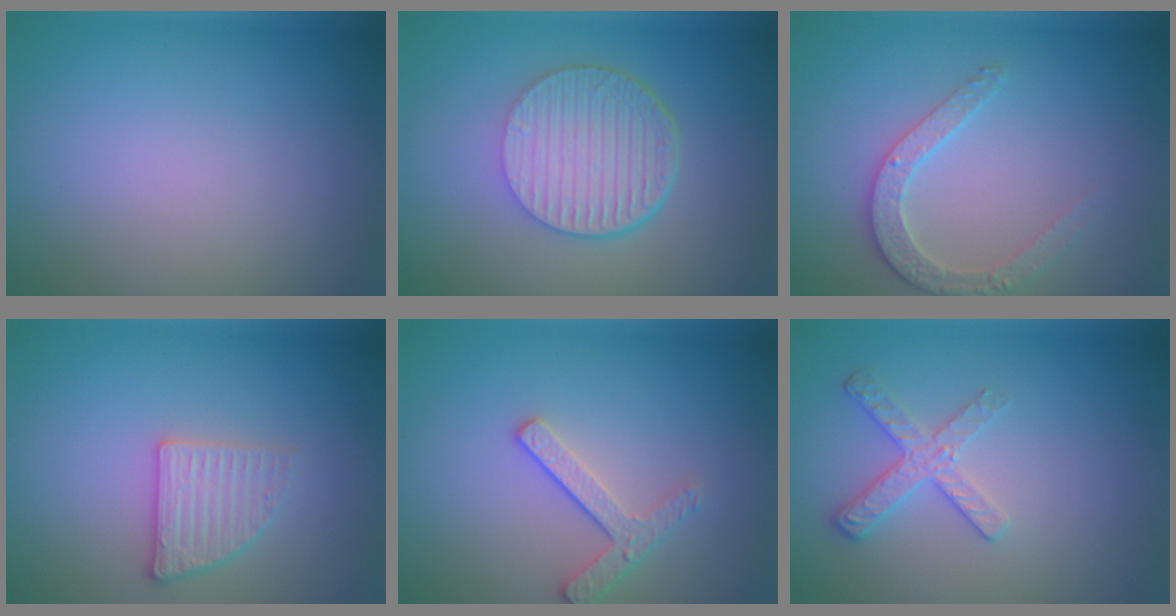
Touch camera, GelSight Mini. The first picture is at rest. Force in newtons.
{"total": 6.7, "press": 4.6, "slide": 4.9}
{"total": 2.7, "press": 2.6, "slide": 0.7}
{"total": 2.8, "press": 2.3, "slide": 1.6}
{"total": 2.6, "press": 2.2, "slide": 1.3}
{"total": 2.6, "press": 2.4, "slide": 1.2}